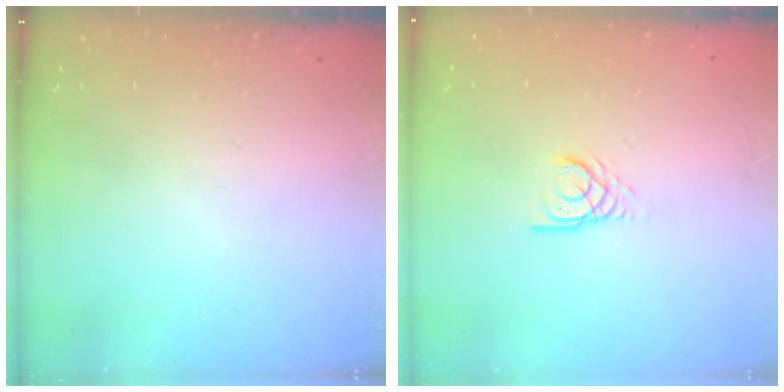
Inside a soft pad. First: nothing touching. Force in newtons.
{"total": 2.9, "press": 2.9, "slide": 0.1}